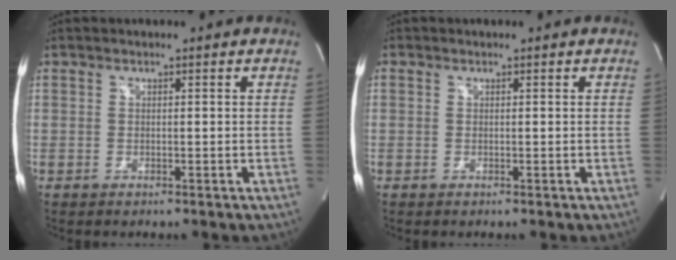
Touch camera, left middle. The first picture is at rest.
{"total": 0.0}